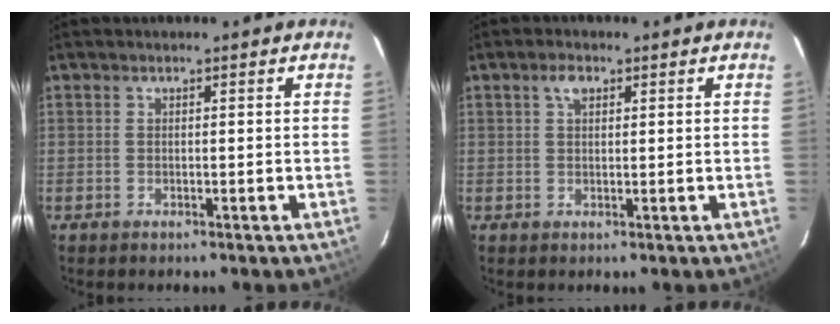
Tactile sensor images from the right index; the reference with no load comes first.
{"total": 2.3, "force": [1.1, 1.3, 1.6], "torque": [-0.028, 0.009, 0.019]}